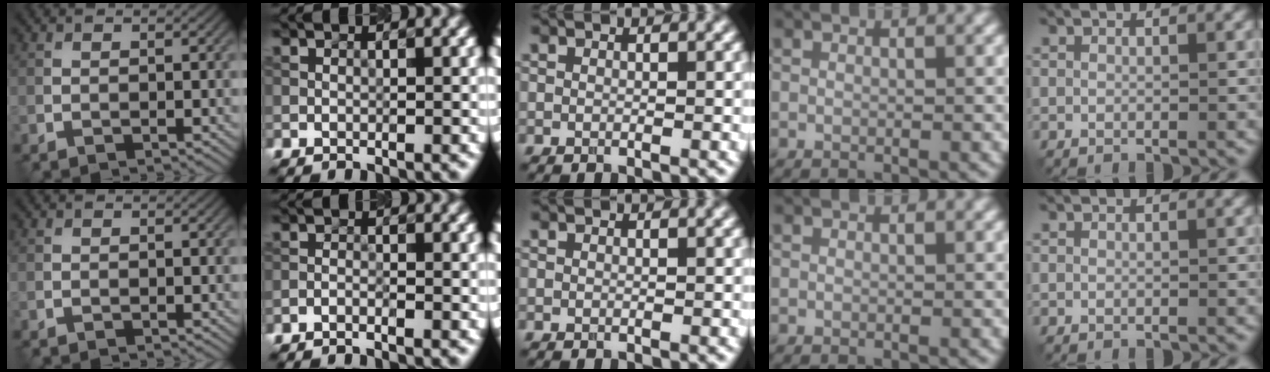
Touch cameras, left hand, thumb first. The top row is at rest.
{"index": {"total": 1.0, "force": [-1.0, 0.0, 0.3], "torque": [-0.012, -0.001, -0.024]}}